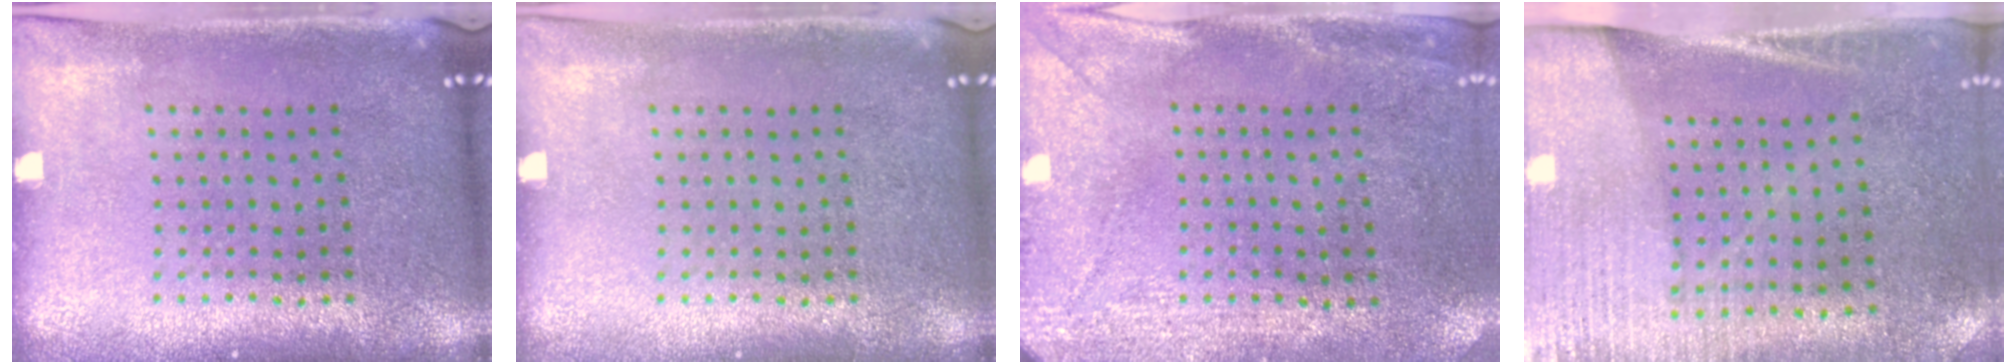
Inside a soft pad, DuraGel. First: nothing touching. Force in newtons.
{"total": 0.0}
{"total": 3.0, "press": 2.3, "slide": 1.9}
{"total": 2.7, "press": 2.4, "slide": 1.2}